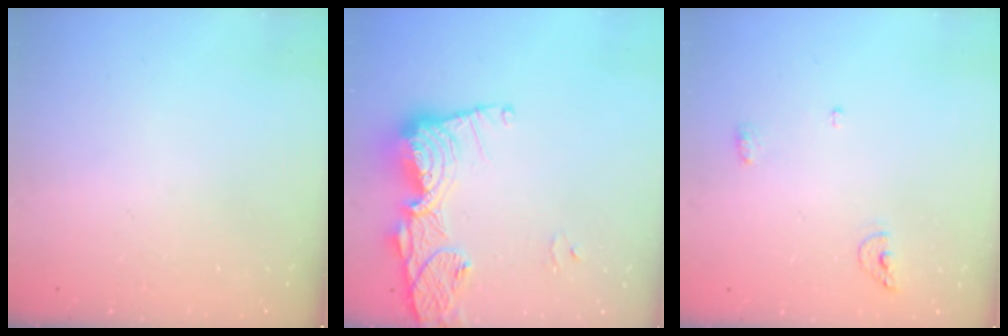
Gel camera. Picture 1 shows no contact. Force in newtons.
{"total": 17.4, "press": 17.3, "slide": 1.4}
{"total": 5.7, "press": 5.7, "slide": 1.0}